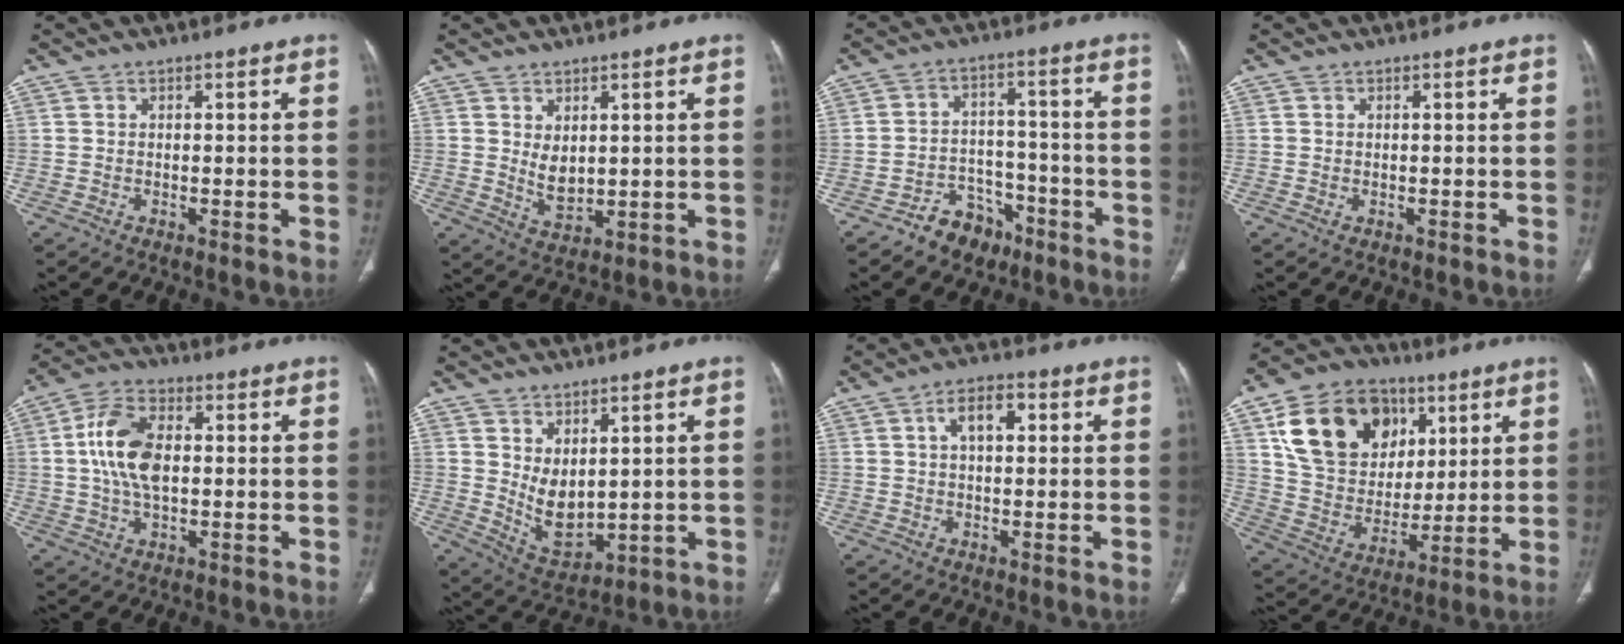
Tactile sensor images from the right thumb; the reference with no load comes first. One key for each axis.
{"total": 4.8, "fx": 1.2, "fy": 2.8, "fz": 3.7, "tx": -0.055, "ty": -0.018, "tz": 0.035}
{"total": 7.9, "fx": -5.4, "fy": 5.4, "fz": 2.2, "tx": 0.000, "ty": 0.053, "tz": -0.084}
{"total": 0.0}
{"total": 11.1, "fx": 0.9, "fy": 6.3, "fz": 9.1, "tx": -0.180, "ty": 0.012, "tz": 0.016}
{"total": 8.0, "fx": 2.1, "fy": 4.5, "fz": 6.3, "tx": -0.092, "ty": -0.031, "tz": 0.065}
{"total": 5.8, "fx": 1.5, "fy": 3.1, "fz": 4.6, "tx": -0.072, "ty": 0.014, "tz": 0.021}
{"total": 22.5, "fx": 8.9, "fy": 16.8, "fz": 12.0, "tx": -0.182, "ty": -0.007, "tz": 0.165}